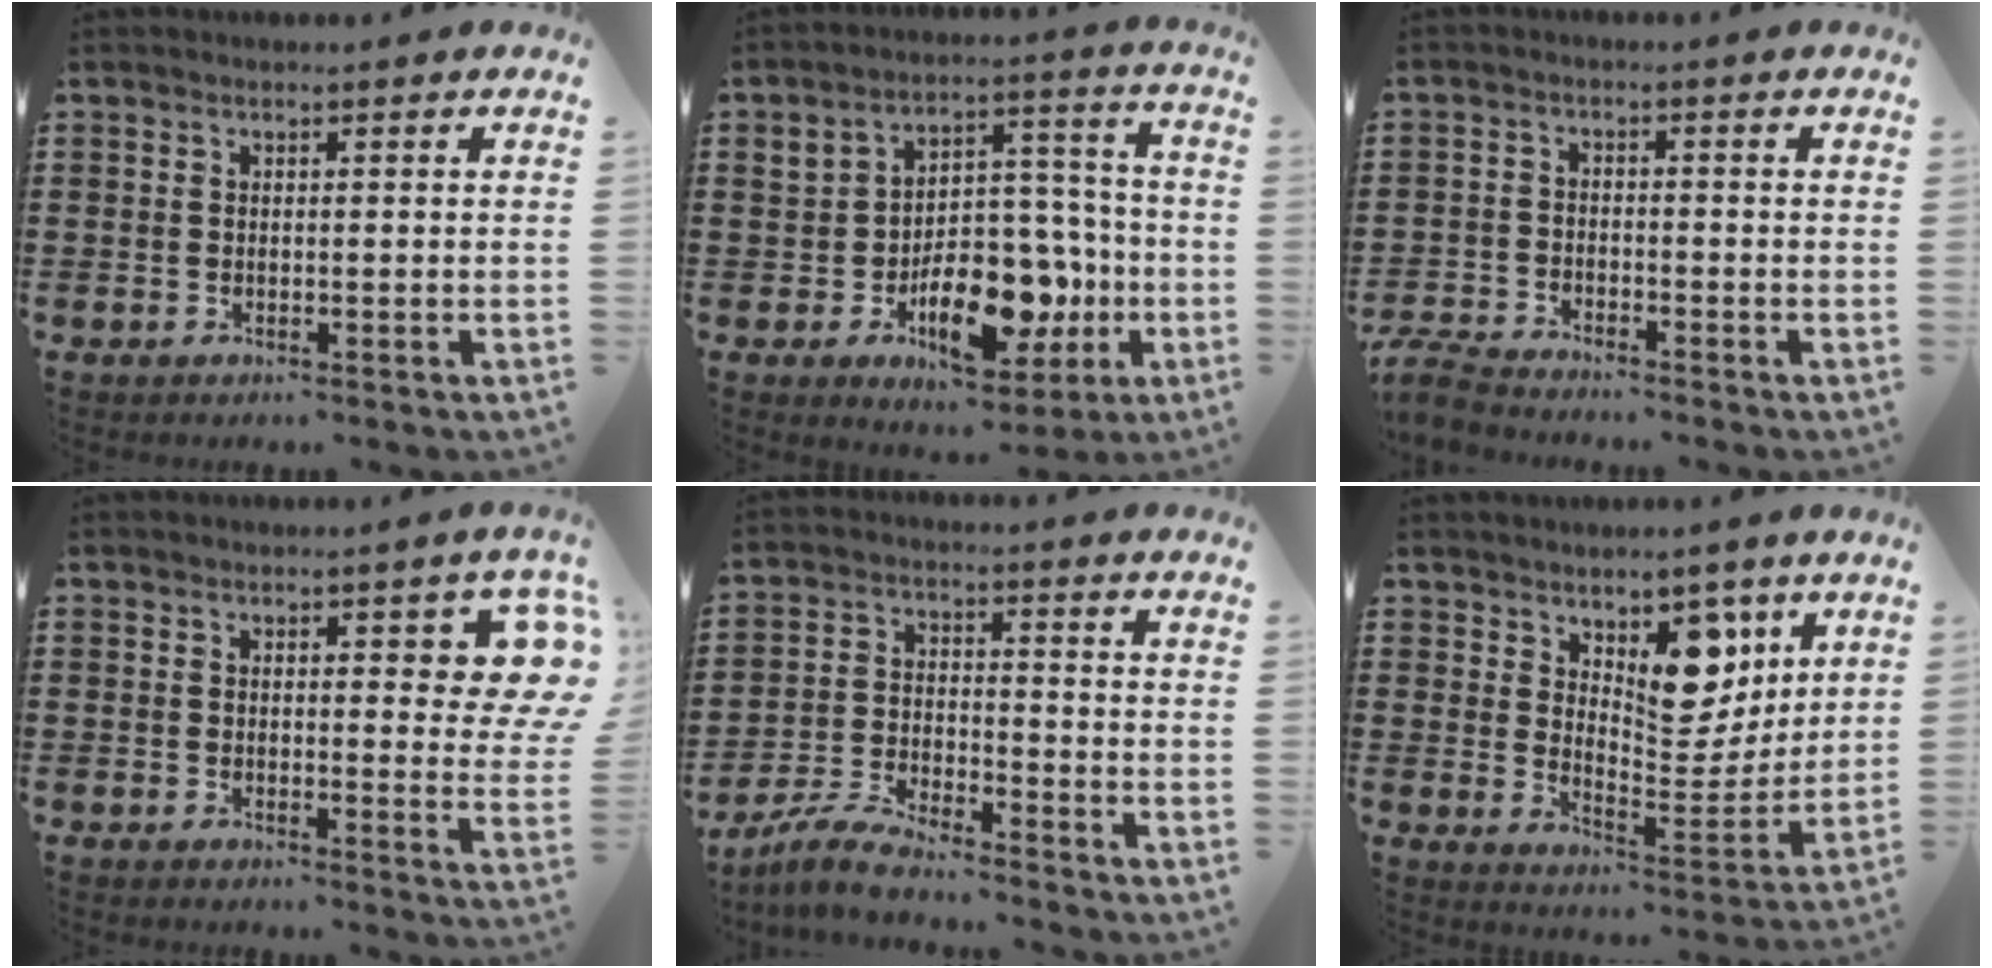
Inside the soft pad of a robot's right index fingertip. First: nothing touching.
{"total": 12.8, "force": [-4.2, 8.0, 9.1], "torque": [-0.121, 0.013, -0.069]}
{"total": 3.8, "force": [-3.7, 0.4, 0.8], "torque": [-0.036, -0.006, -0.082]}
{"total": 6.7, "force": [2.4, 2.4, 5.7], "torque": [-0.073, -0.005, 0.034]}
{"total": 5.7, "force": [-5.4, 0.2, 1.7], "torque": [-0.048, -0.006, -0.109]}
{"total": 9.3, "force": [5.5, 5.4, 5.1], "torque": [-0.079, -0.033, 0.095]}